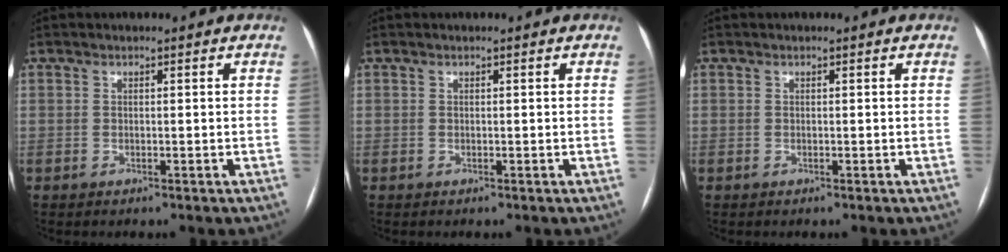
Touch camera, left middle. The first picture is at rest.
{"total": 0.0}
{"total": 0.0}